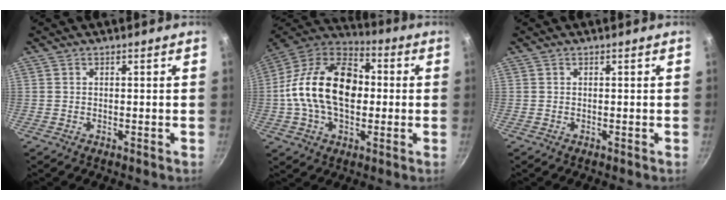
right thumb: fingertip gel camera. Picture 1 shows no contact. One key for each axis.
{"total": 21.4, "fx": 0.0, "fy": 13.9, "fz": 16.3, "tx": -0.258, "ty": 0.035, "tz": -0.017}
{"total": 0.0}